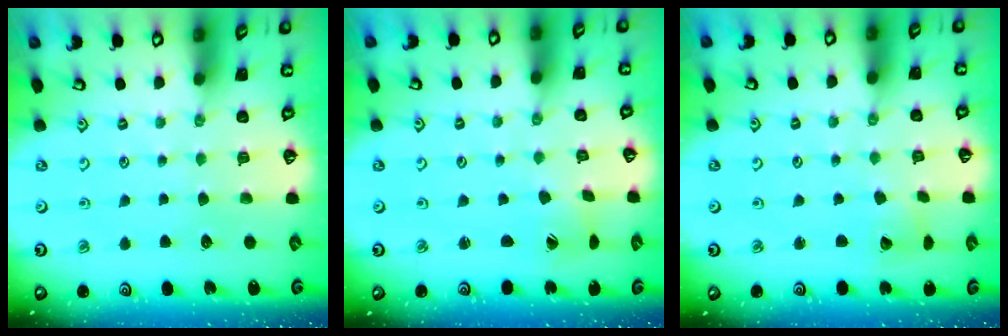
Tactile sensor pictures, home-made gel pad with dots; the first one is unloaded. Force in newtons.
{"total": 1.9, "press": 1.8, "slide": 0.2}
{"total": 4.0, "press": 3.9, "slide": 0.5}